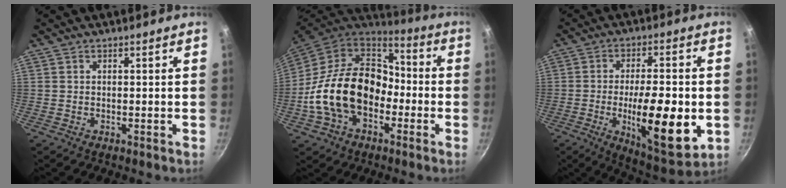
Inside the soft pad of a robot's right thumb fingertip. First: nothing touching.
{"total": 22.1, "force": [-4.5, 15.5, 15.1], "torque": [-0.243, 0.055, -0.086]}
{"total": 18.2, "force": [-3.5, 6.2, 16.7], "torque": [-0.246, -0.003, -0.050]}